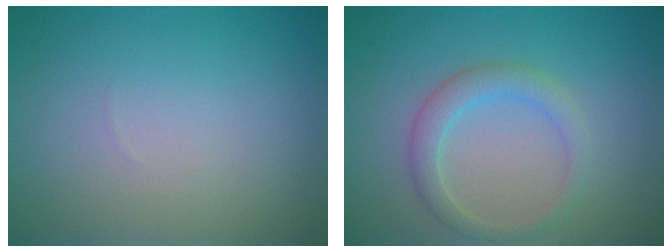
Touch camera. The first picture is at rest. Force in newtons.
{"total": 2.6, "press": 2.5, "slide": 0.2}